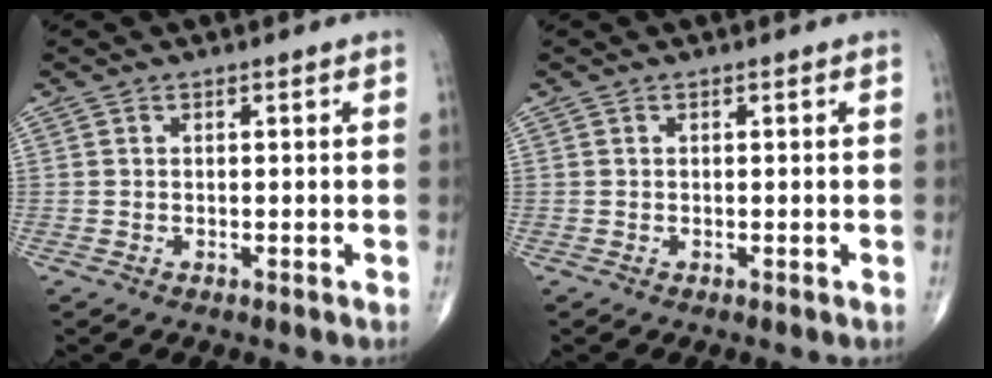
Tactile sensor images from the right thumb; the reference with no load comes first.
{"total": 0.0}